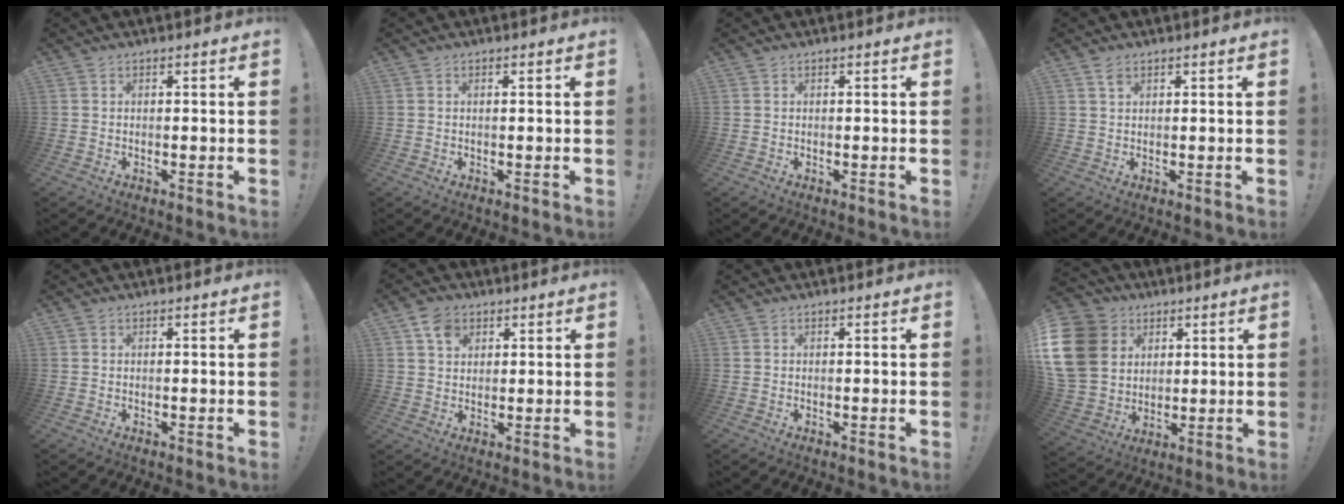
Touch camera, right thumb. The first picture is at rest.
{"total": 0.5, "force": [0.2, -0.1, 0.4], "torque": [-0.008, 0.000, 0.003]}
{"total": 0.0}
{"total": 2.0, "force": [1.3, 0.9, 1.2], "torque": [-0.022, -0.003, 0.024]}
{"total": 0.0}
{"total": 6.0, "force": [3.2, 4.4, 2.6], "torque": [-0.044, -0.006, 0.061]}
{"total": 0.0}
{"total": 17.0, "force": [4.5, 14.0, 8.6], "torque": [-0.157, -0.011, 0.094]}